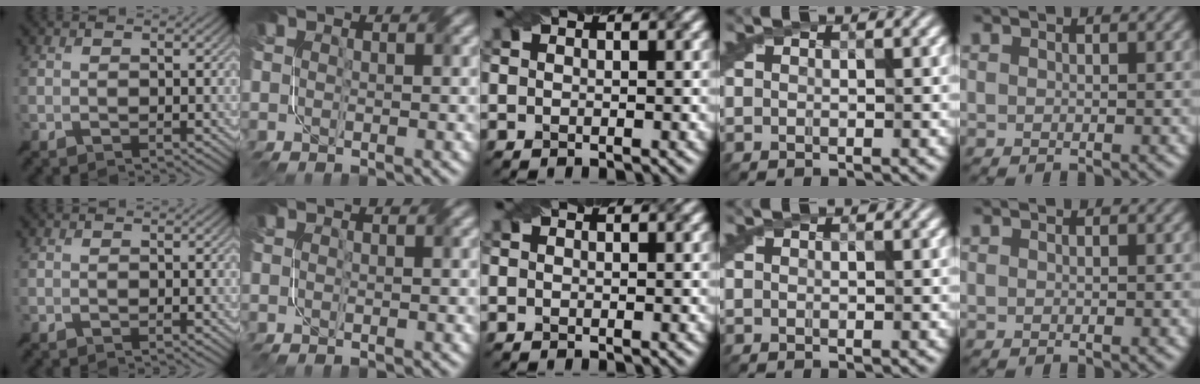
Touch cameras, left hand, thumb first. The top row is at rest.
{}